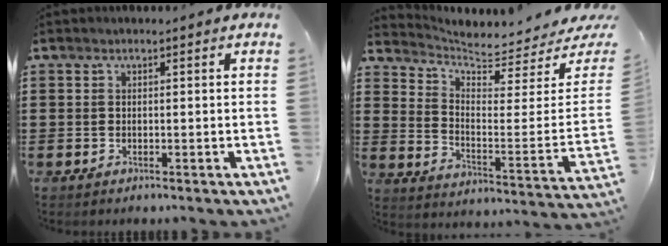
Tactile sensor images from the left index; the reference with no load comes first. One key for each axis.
{"total": 5.1, "fx": 5.0, "fy": 0.4, "fz": 1.0, "tx": -0.044, "ty": -0.053, "tz": 0.080}